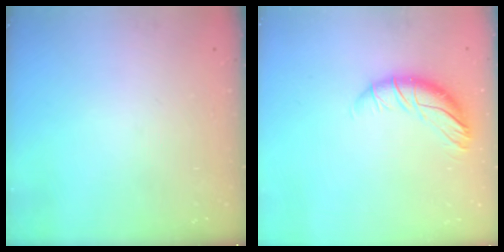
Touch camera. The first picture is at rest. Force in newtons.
{"total": 10.2, "press": 10.2, "slide": 1.0}